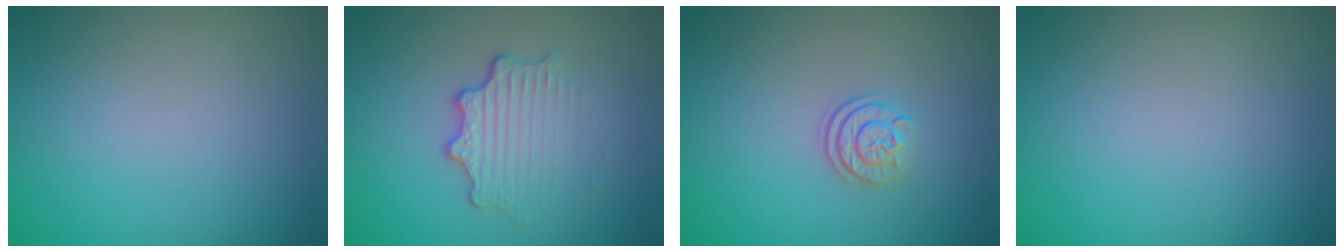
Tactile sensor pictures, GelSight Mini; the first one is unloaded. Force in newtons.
{"total": 3.4, "press": 2.6, "slide": 2.3}
{"total": 2.4, "press": 1.8, "slide": 1.6}
{"total": 0.0}